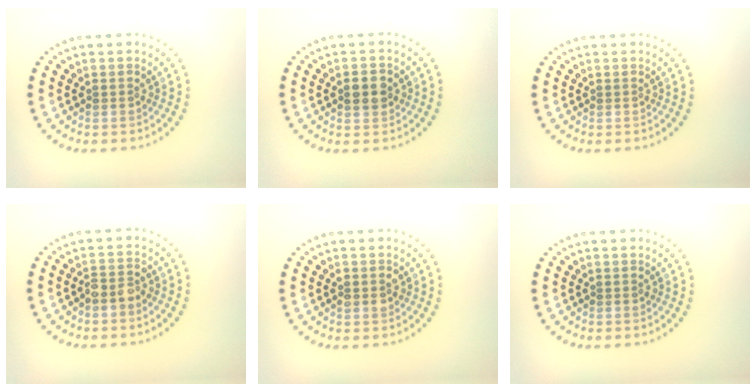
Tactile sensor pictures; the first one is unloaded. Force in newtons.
{"total": 2.2, "press": 2.2, "slide": 0.3}
{"total": 0.0}
{"total": 1.6, "press": 1.4, "slide": 0.7}
{"total": 1.4, "press": 1.4, "slide": 0.1}
{"total": 0.0}